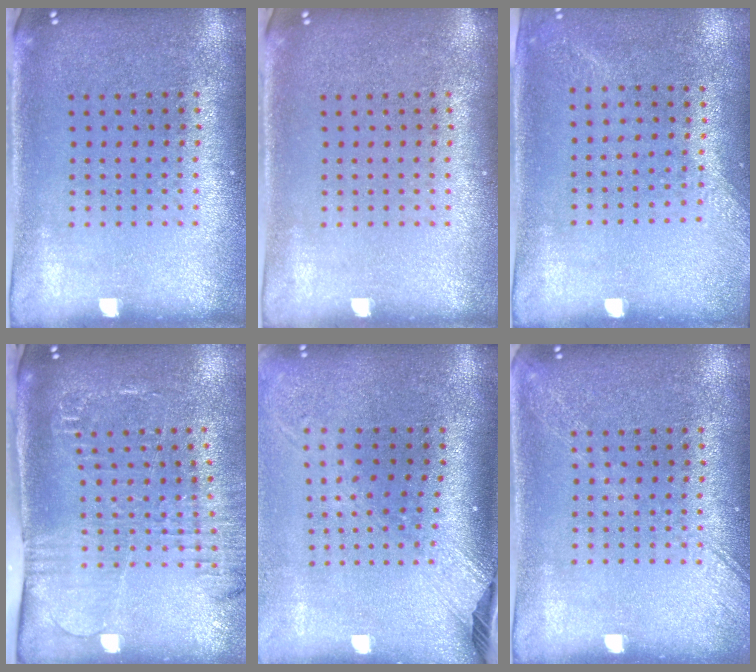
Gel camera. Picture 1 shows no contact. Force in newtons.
{"total": 0.0}
{"total": 1.3, "press": 1.0, "slide": 0.7}
{"total": 1.9, "press": 1.8, "slide": 0.8}
{"total": 2.5, "press": 1.9, "slide": 1.7}
{"total": 1.8, "press": 1.8, "slide": 0.2}